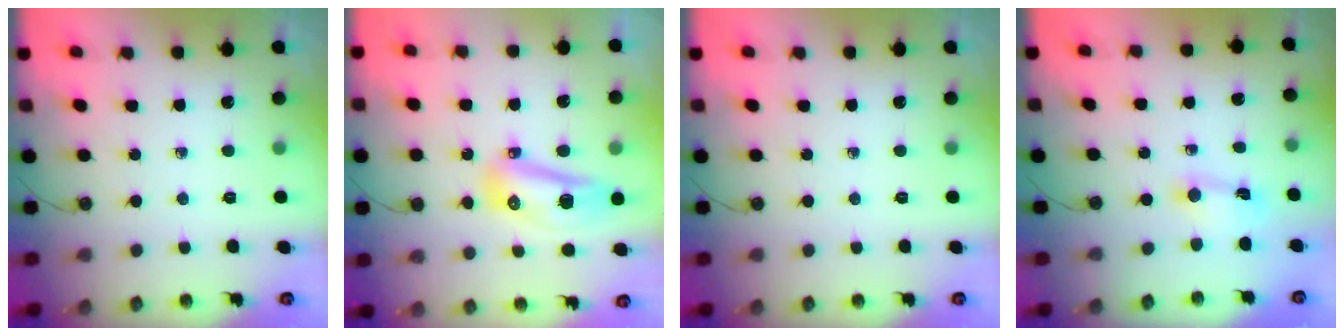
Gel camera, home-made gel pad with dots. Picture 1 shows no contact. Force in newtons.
{"total": 11.4, "press": 11.2, "slide": 1.9}
{"total": 0.0}
{"total": 2.0, "press": 2.0, "slide": 0.4}